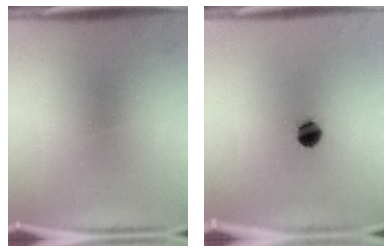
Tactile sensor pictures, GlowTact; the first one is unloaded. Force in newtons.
{"total": 5.3}